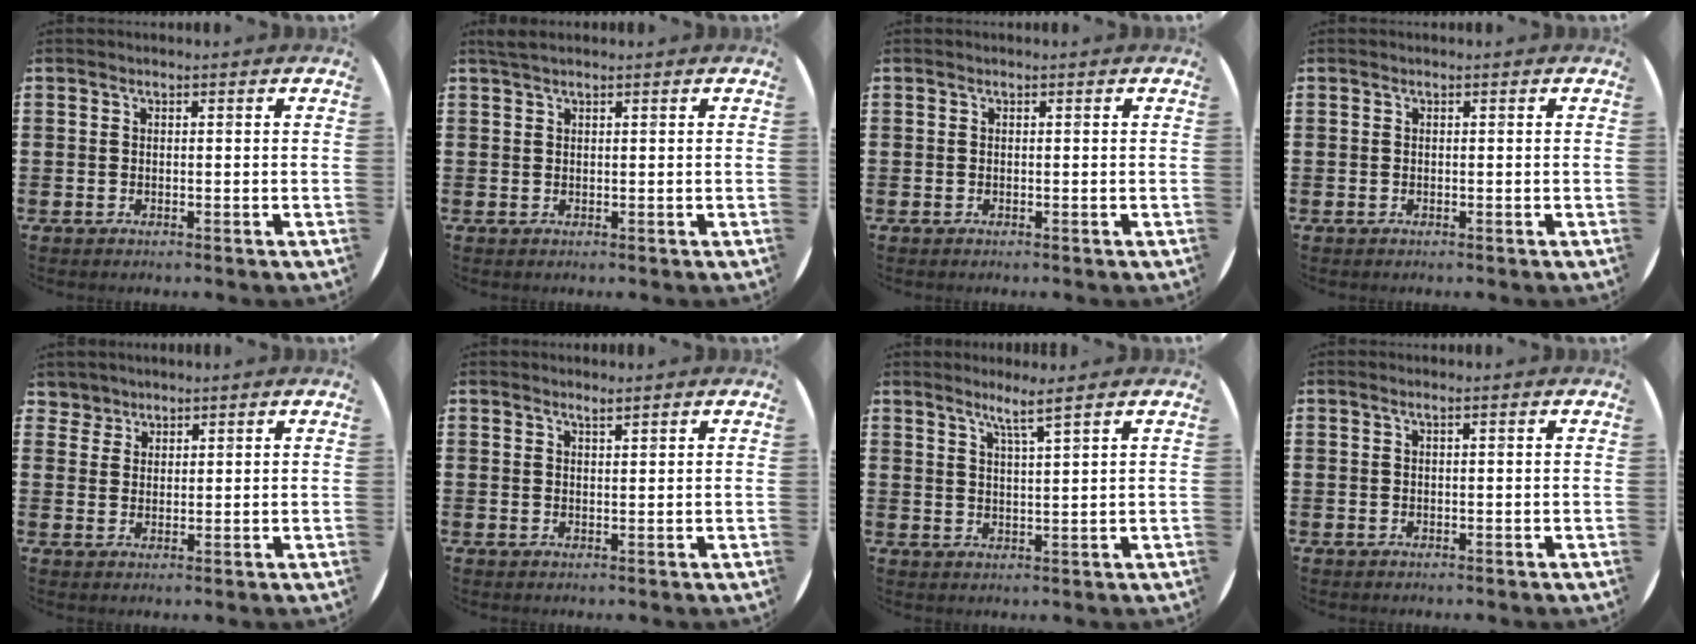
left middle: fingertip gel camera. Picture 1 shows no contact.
{"total": 1.2, "force": [1.1, 0.1, 0.6], "torque": [-0.014, 0.002, 0.019]}
{"total": 0.0}
{"total": 0.0}
{"total": 2.7, "force": [2.3, 1.4, 0.0], "torque": [0.001, 0.000, 0.044]}
{"total": 1.3, "force": [1.2, -0.1, 0.2], "torque": [-0.004, -0.001, 0.024]}
{"total": 3.5, "force": [3.0, -0.8, 1.7], "torque": [-0.038, -0.006, 0.051]}
{"total": 0.6, "force": [0.2, -0.2, 0.5], "torque": [-0.005, -0.001, 0.003]}